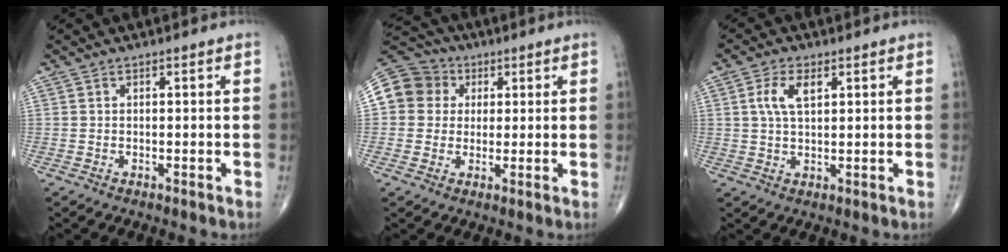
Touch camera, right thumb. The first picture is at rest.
{"total": 10.8, "force": [2.1, 10.0, 3.4], "torque": [-0.049, 0.023, 0.028]}
{"total": 5.3, "force": [1.7, 2.6, 4.2], "torque": [-0.089, 0.003, 0.034]}